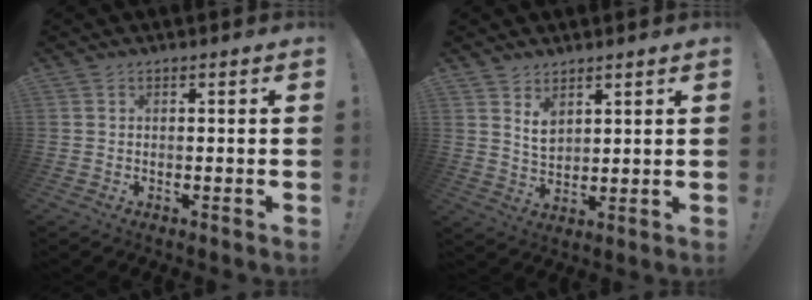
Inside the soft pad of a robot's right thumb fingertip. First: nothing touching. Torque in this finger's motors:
{"motor_torque": [-0.23, 0.36, -0.06, 0.18, 0.02]}